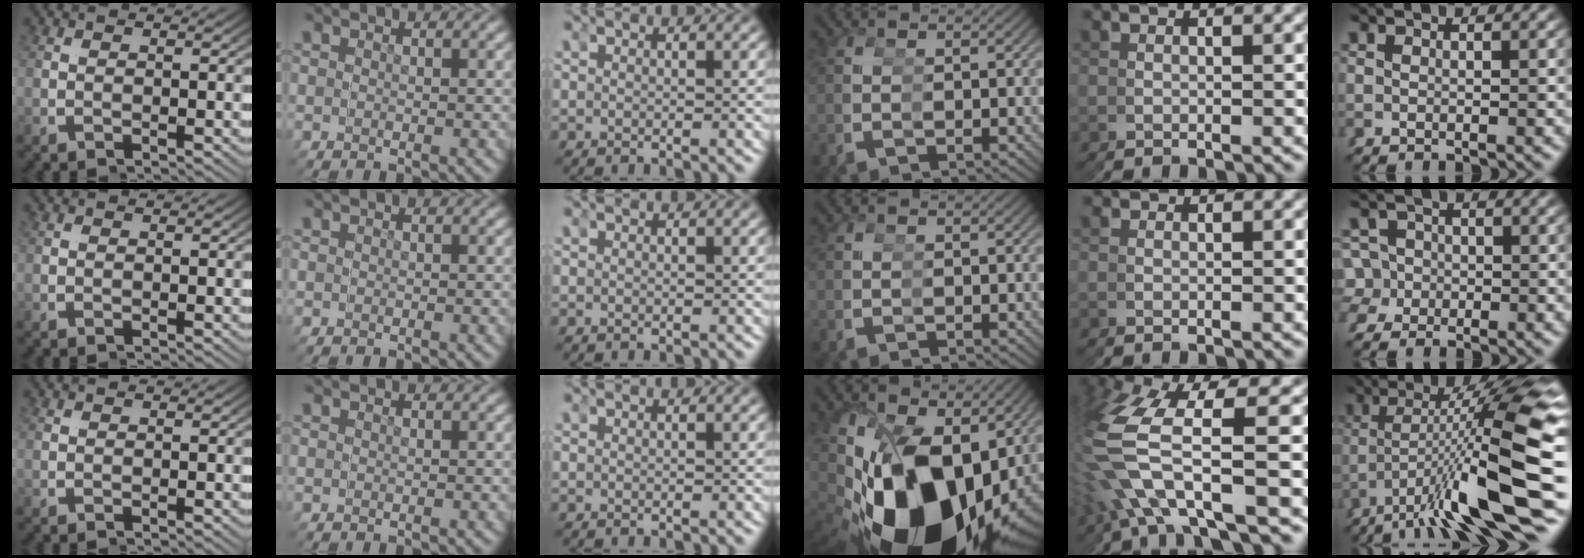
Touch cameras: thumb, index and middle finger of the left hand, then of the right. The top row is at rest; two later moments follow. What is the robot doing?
{"motion": "grasp_and_lifting", "object": "scissors"}